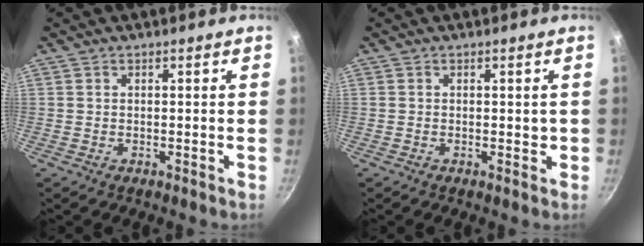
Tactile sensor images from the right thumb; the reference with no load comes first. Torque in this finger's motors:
{"motor_torque": [2.38, 2.63, 0.17, 0.39, 0.08]}